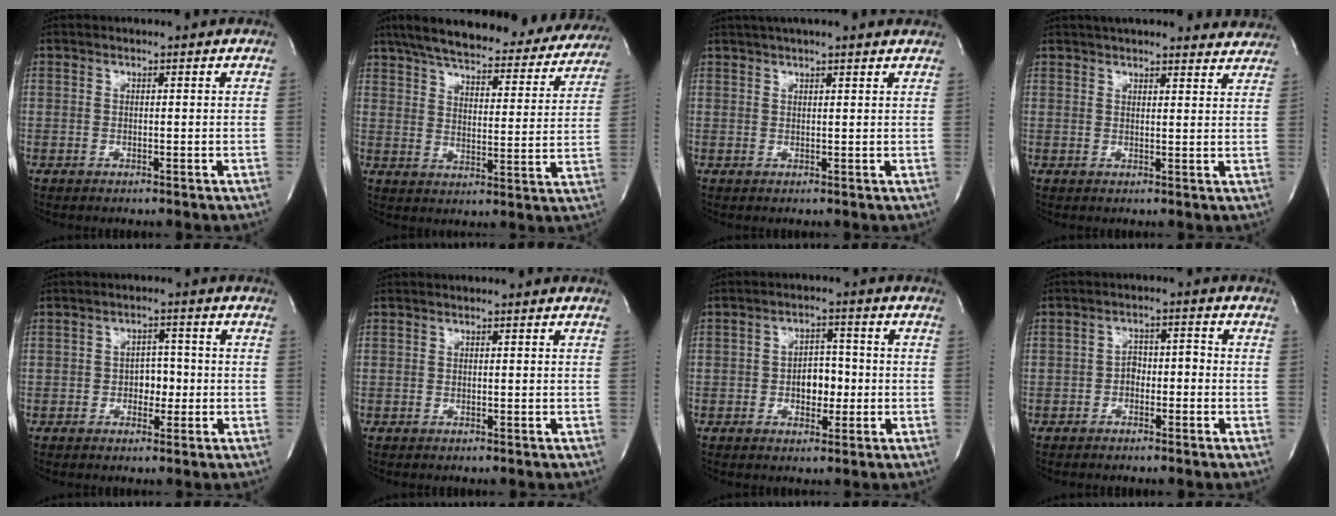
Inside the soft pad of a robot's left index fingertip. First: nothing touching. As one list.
[{"total": 29.9, "force": [26.1, 7.6, 12.5], "torque": [-0.204, -0.015, 0.325]}, {"total": 9.3, "force": [7.8, 0.9, 4.9], "torque": [-0.077, 0.033, 0.099]}, {"total": 16.4, "force": [15.1, 3.6, 5.4], "torque": [-0.070, 0.021, 0.180]}, {"total": 3.5, "force": [-0.8, 2.3, 2.5], "torque": [-0.031, 0.007, -0.011]}, {"total": 0.0}, {"total": 4.9, "force": [-0.9, 2.9, 3.8], "torque": [-0.055, 0.012, -0.013]}, {"total": 3.2, "force": [-1.4, 1.9, 2.1], "torque": [-0.031, 0.019, -0.025]}]